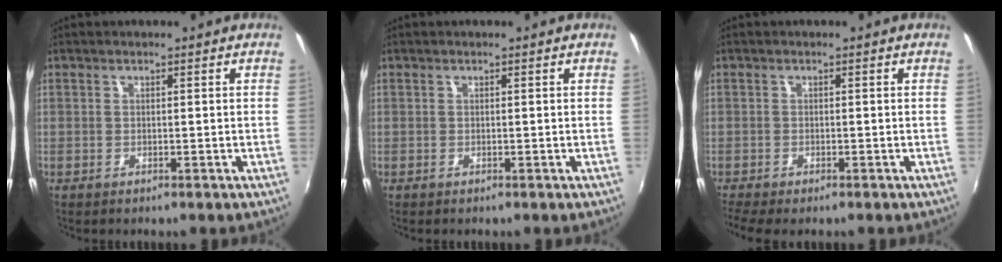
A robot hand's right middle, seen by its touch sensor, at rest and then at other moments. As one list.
[{"total": 0.0}, {"total": 3.8, "force": [-3.0, 0.8, 2.2], "torque": [-0.054, -0.023, -0.054]}]